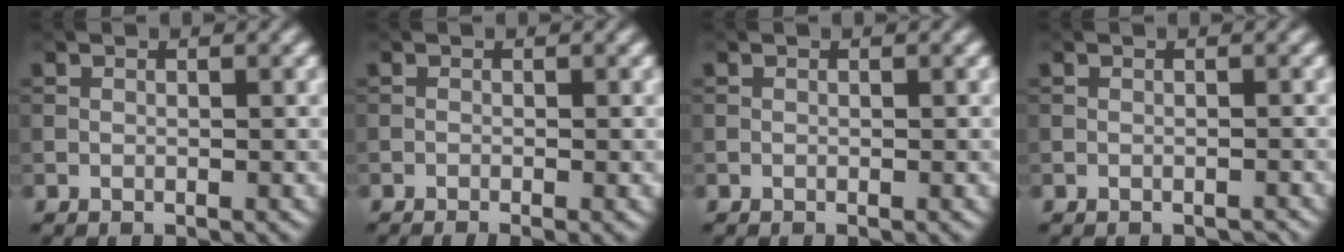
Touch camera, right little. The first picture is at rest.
{"total": 1.5, "force": [-0.7, 0.4, 1.2], "torque": [-0.011, -0.008, -0.012]}
{"total": 0.0}
{"total": 0.7, "force": [-0.7, 0.1, 0.1], "torque": [0.000, -0.001, -0.011]}